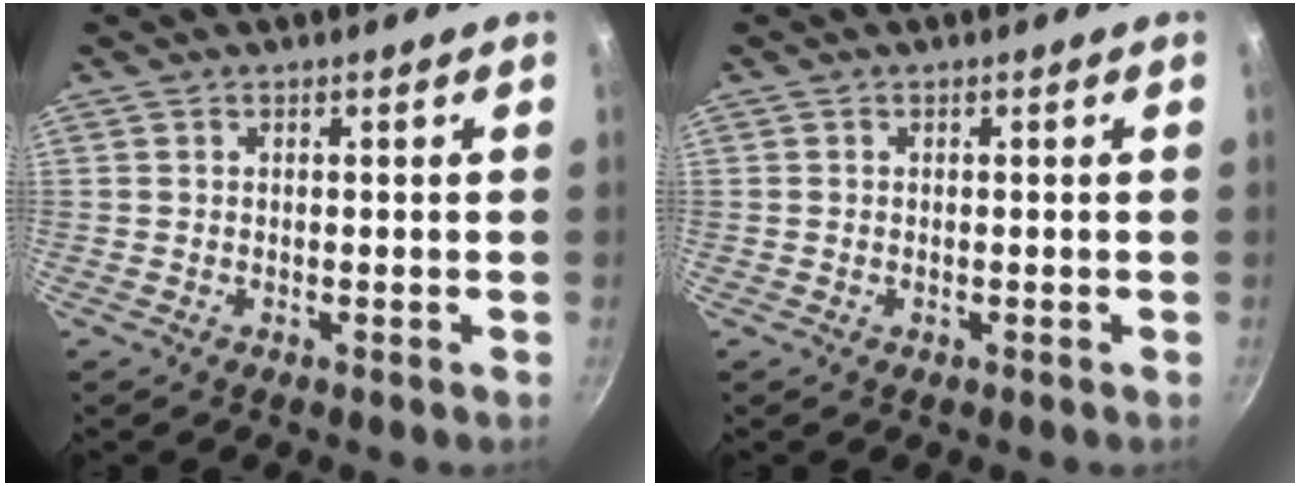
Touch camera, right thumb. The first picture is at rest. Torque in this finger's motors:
{"motor_torque": [0.28, 0.19, 0.40, -0.25, 0.04]}